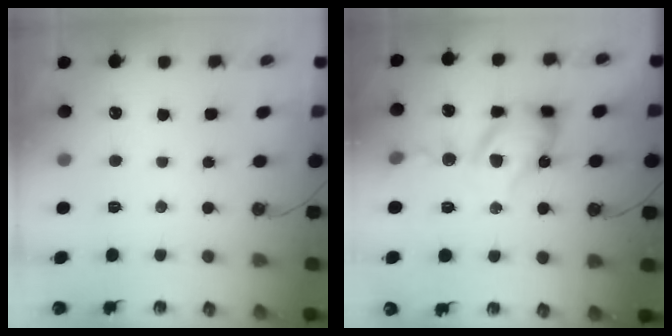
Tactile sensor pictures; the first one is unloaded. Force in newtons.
{"total": 17.3, "press": 17.2, "slide": 2.3}